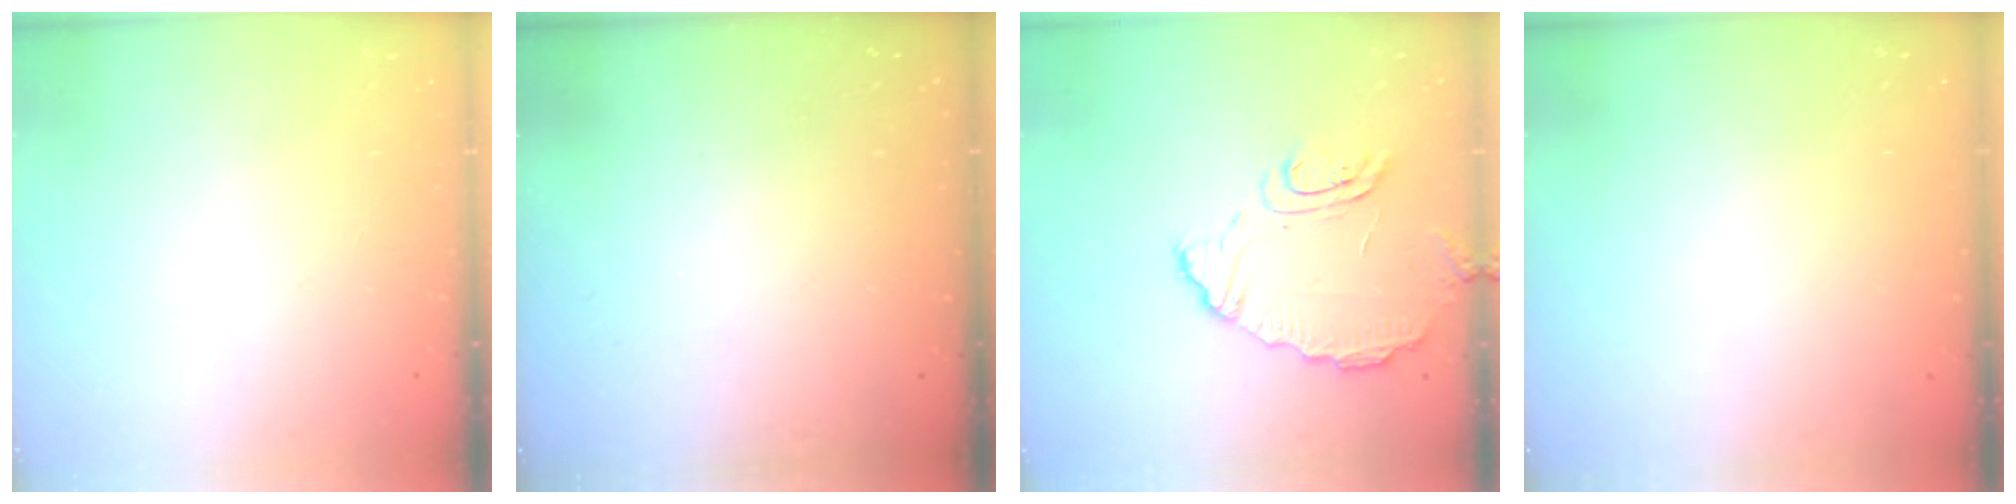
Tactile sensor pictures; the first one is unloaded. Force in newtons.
{"total": 3.3, "press": 3.3, "slide": 0.1}
{"total": 9.0, "press": 9.0, "slide": 0.8}
{"total": 3.0, "press": 3.0, "slide": 0.1}